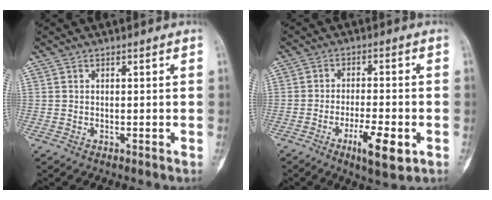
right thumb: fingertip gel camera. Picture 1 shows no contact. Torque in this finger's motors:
{"motor_torque": [-0.22, 0.08, 0.21, 0.44, 0.04]}